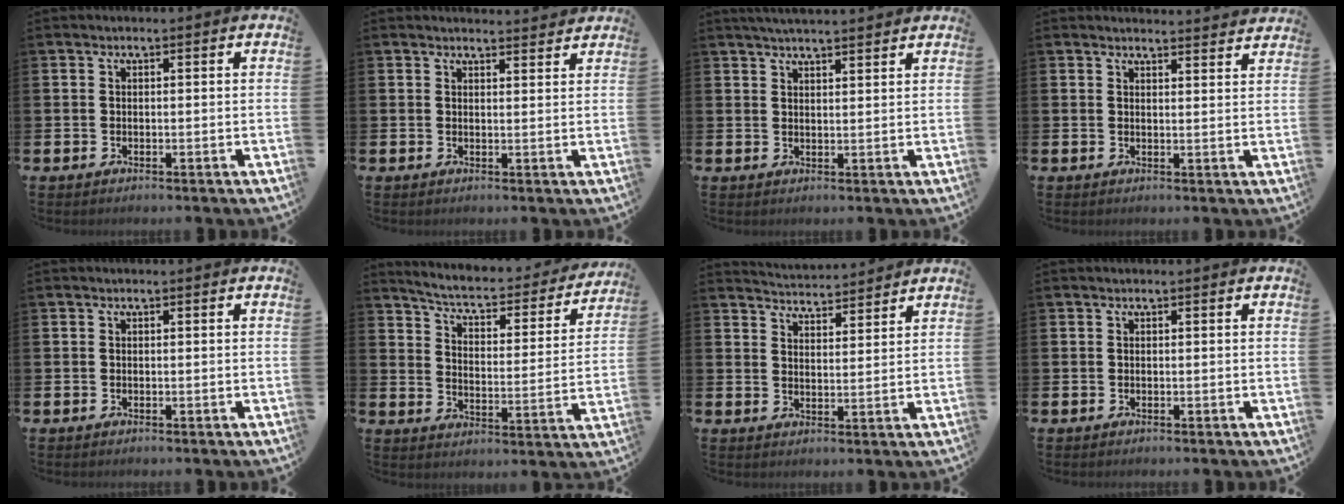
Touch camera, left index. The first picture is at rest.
{"total": 2.1, "force": [2.1, 0.2, 0.0], "torque": [0.005, -0.014, 0.037]}
{"total": 3.2, "force": [3.2, 0.0, 0.7], "torque": [-0.020, -0.008, 0.058]}
{"total": 2.7, "force": [2.7, 0.0, -0.2], "torque": [0.009, -0.020, 0.046]}
{"total": 0.0}
{"total": 5.3, "force": [4.8, 1.2, 1.9], "torque": [-0.058, -0.042, 0.072]}
{"total": 4.3, "force": [4.3, 0.1, -0.3], "torque": [-0.007, -0.030, 0.077]}
{"total": 0.0}